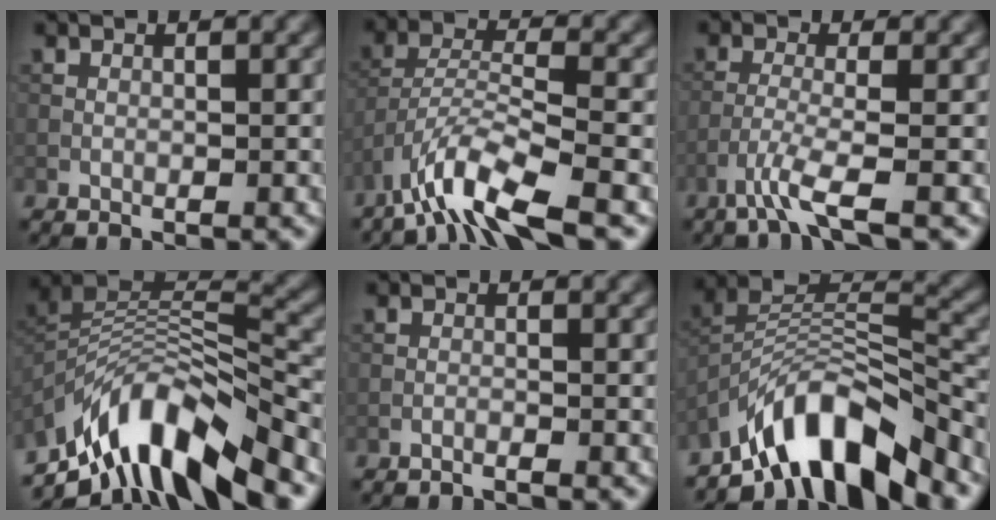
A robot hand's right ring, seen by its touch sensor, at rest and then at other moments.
{"total": 6.5, "force": [-4.9, 1.1, 4.1], "torque": [-0.074, -0.002, -0.098]}
{"total": 3.3, "force": [-2.1, 0.2, 2.6], "torque": [-0.051, -0.001, -0.059]}
{"total": 11.2, "force": [-7.4, 4.1, 7.4], "torque": [-0.135, 0.011, -0.138]}
{"total": 0.9, "force": [-0.8, 0.0, 0.3], "torque": [-0.006, 0.002, -0.019]}
{"total": 9.8, "force": [-7.3, 3.0, 5.8], "torque": [-0.087, 0.007, -0.138]}